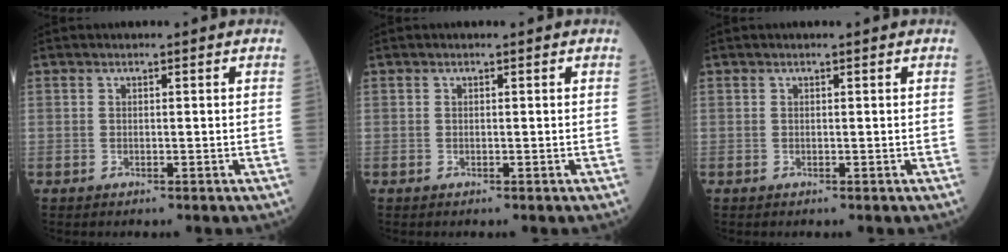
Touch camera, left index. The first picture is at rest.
{"total": 0.0}
{"total": 0.0}